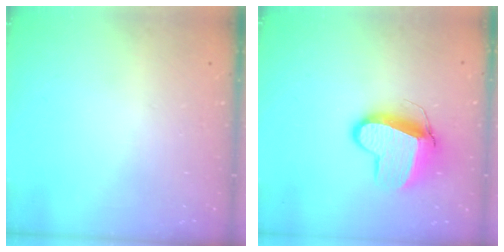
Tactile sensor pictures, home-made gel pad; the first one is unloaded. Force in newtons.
{"total": 12.0, "press": 11.9, "slide": 1.2}